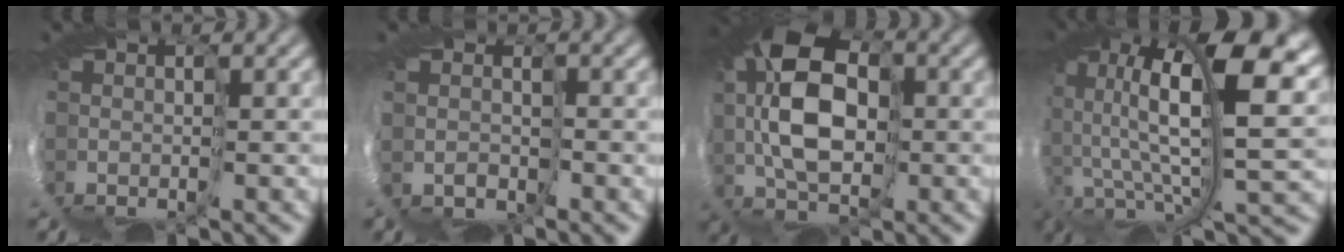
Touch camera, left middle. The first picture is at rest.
{"total": 1.8, "force": [1.3, -0.3, -1.2], "torque": [0.031, 0.001, 0.019]}
{"total": 8.5, "force": [2.2, 4.5, 6.8], "torque": [-0.146, 0.017, 0.028]}
{"total": 13.2, "force": [5.1, 4.7, 11.2], "torque": [-0.240, 0.001, 0.102]}